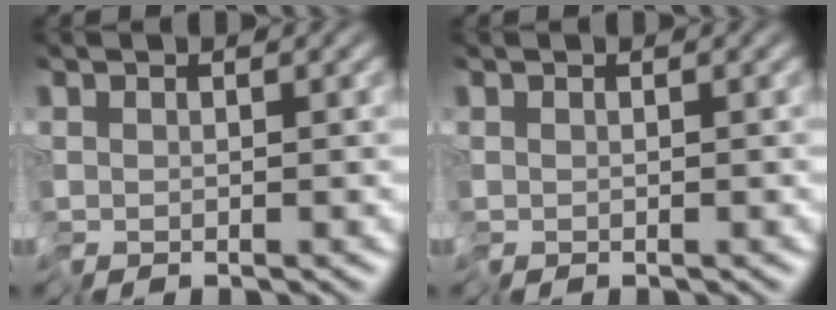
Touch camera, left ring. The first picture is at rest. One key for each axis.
{"total": 0.0}